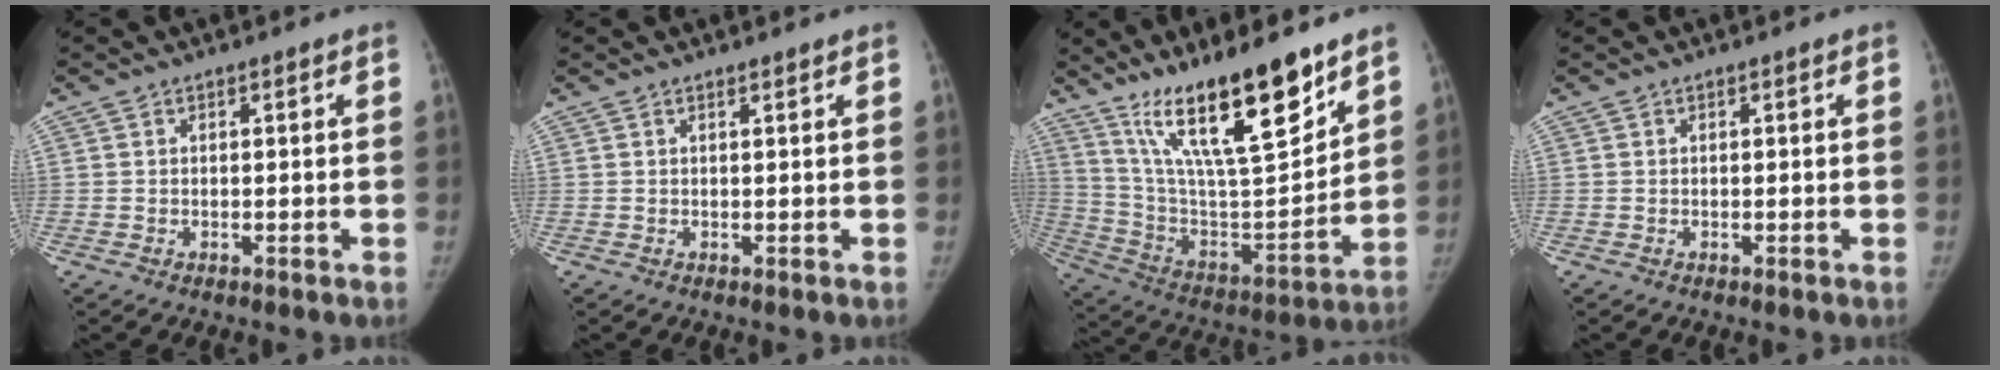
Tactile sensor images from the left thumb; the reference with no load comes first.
{"total": 0.5, "force": [0.5, 0.0, 0.2], "torque": [-0.008, -0.003, 0.010]}
{"total": 23.4, "force": [16.0, 5.4, 16.3], "torque": [-0.246, -0.079, 0.288]}
{"total": 0.0}